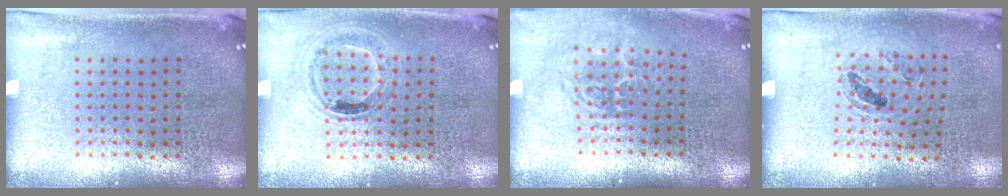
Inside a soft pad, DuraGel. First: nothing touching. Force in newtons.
{"total": 1.0, "press": 0.9, "slide": 0.4}
{"total": 1.8, "press": 1.2, "slide": 1.3}
{"total": 0.9, "press": 0.9, "slide": 0.3}